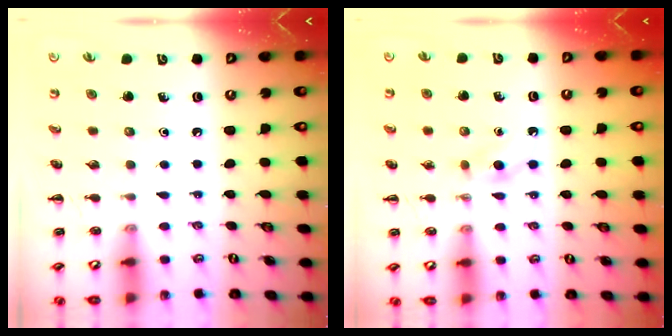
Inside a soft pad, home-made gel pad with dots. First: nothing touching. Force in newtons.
{"total": 3.9, "press": 3.7, "slide": 1.2}